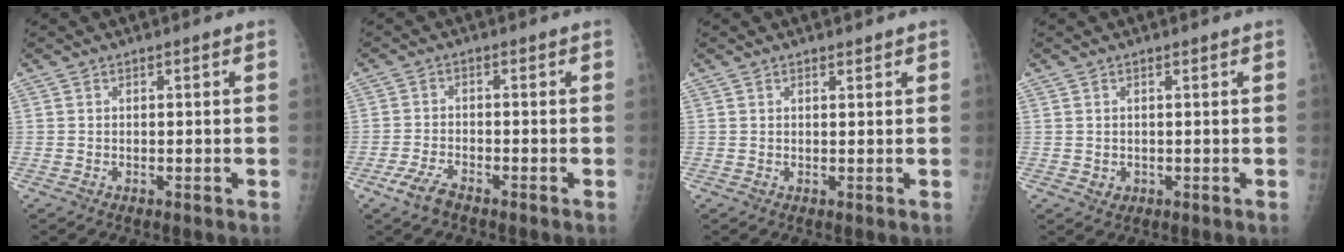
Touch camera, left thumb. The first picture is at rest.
{"total": 4.0, "force": [-2.8, 1.6, 2.4], "torque": [-0.058, 0.006, -0.054]}
{"total": 0.9, "force": [0.8, 0.3, 0.2], "torque": [-0.004, -0.006, 0.012]}
{"total": 1.4, "force": [0.2, 1.3, 0.5], "torque": [-0.006, -0.002, 0.010]}